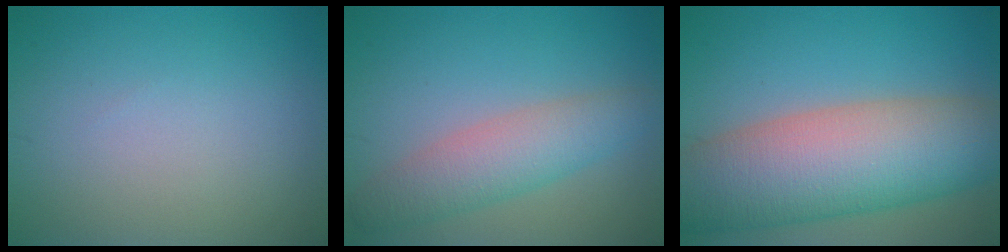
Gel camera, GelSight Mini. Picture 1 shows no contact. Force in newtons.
{"total": 4.4, "press": 4.4, "slide": 0.2}
{"total": 12.4, "press": 12.4, "slide": 0.6}